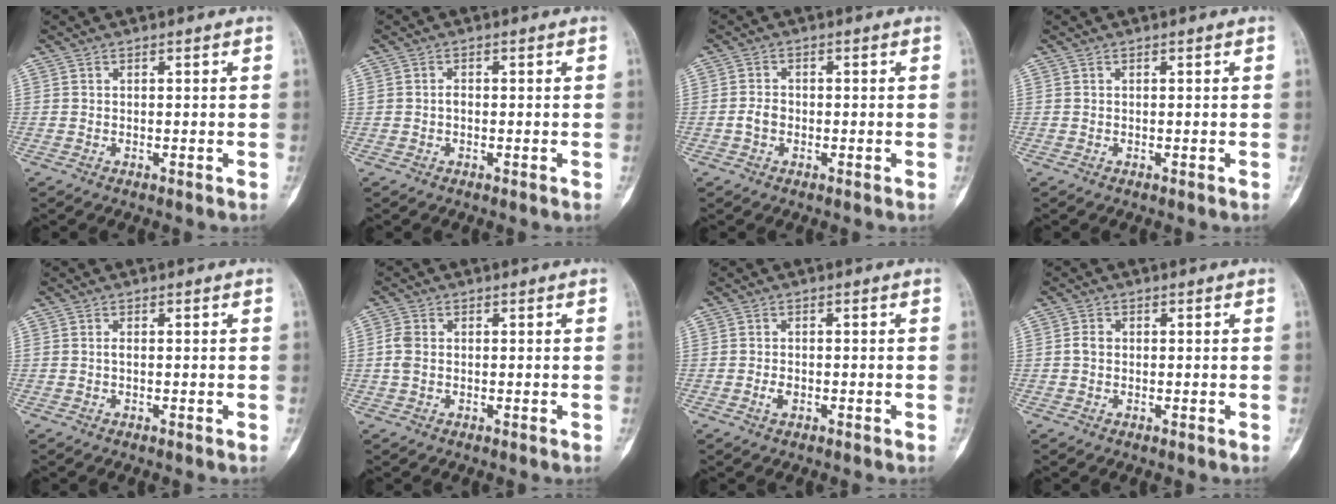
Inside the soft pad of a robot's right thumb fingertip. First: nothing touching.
{"total": 1.1, "force": [-0.2, 0.7, 0.7], "torque": [-0.010, 0.003, -0.005]}
{"total": 2.4, "force": [-0.7, 1.8, 1.4], "torque": [-0.023, 0.009, -0.016]}
{"total": 0.0}
{"total": 0.6, "force": [-0.1, 0.2, 0.5], "torque": [-0.012, 0.000, -0.003]}
{"total": 2.7, "force": [0.0, 1.9, 1.9], "torque": [-0.050, 0.004, -0.004]}
{"total": 1.7, "force": [-0.7, 1.0, 1.2], "torque": [-0.023, 0.004, -0.014]}
{"total": 1.7, "force": [-0.1, 1.4, 1.0], "torque": [-0.018, 0.005, -0.003]}